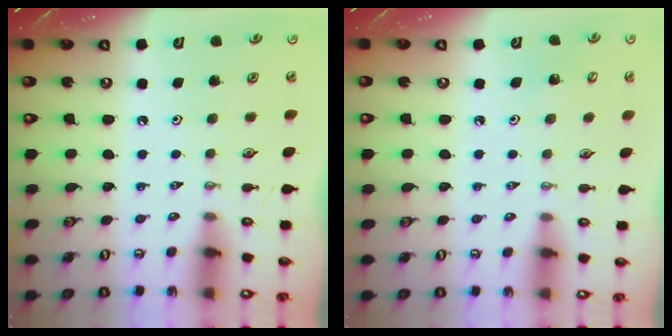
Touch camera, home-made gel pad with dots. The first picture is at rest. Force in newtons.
{"total": 3.3, "press": 3.3, "slide": 0.3}